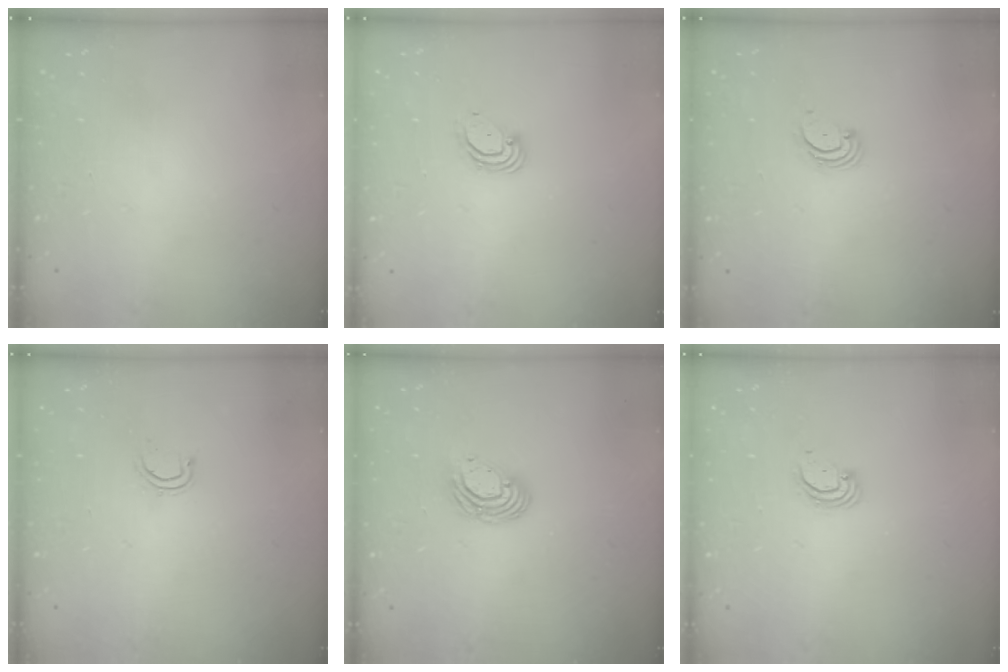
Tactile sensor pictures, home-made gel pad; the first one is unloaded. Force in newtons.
{"total": 3.8, "press": 3.8, "slide": 0.1}
{"total": 2.7, "press": 2.7, "slide": 0.3}
{"total": 4.3, "press": 4.2, "slide": 1.0}
{"total": 9.5, "press": 9.4, "slide": 1.6}
{"total": 2.9, "press": 2.9, "slide": 0.3}